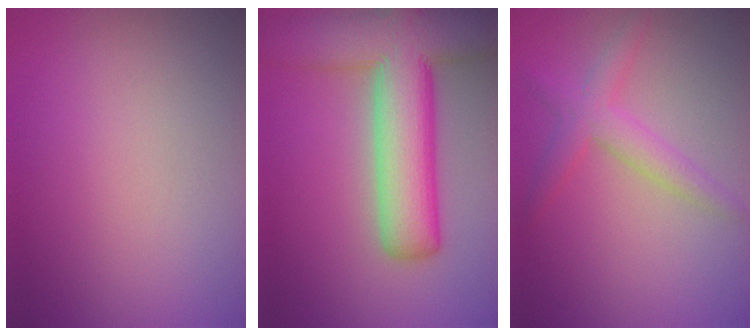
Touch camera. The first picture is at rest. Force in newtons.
{"total": 11.0, "press": 11.0, "slide": 0.6}
{"total": 2.1, "press": 2.1, "slide": 0.1}